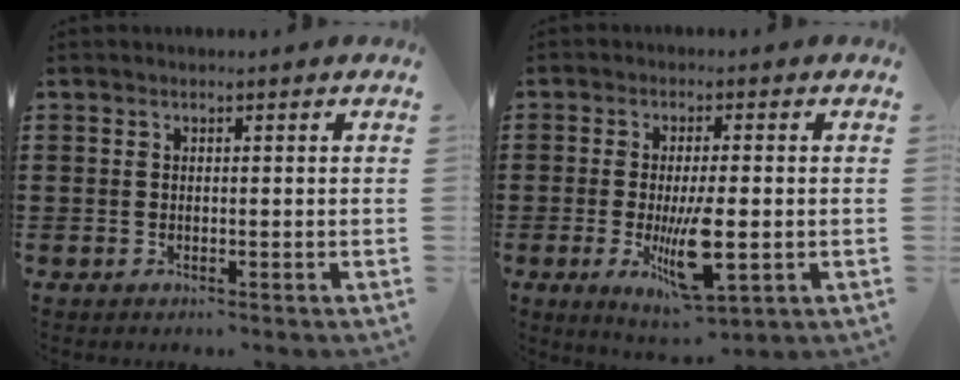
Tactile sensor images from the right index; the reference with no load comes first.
{"total": 9.0, "force": [-2.0, 2.5, 8.5], "torque": [-0.171, -0.018, -0.033]}